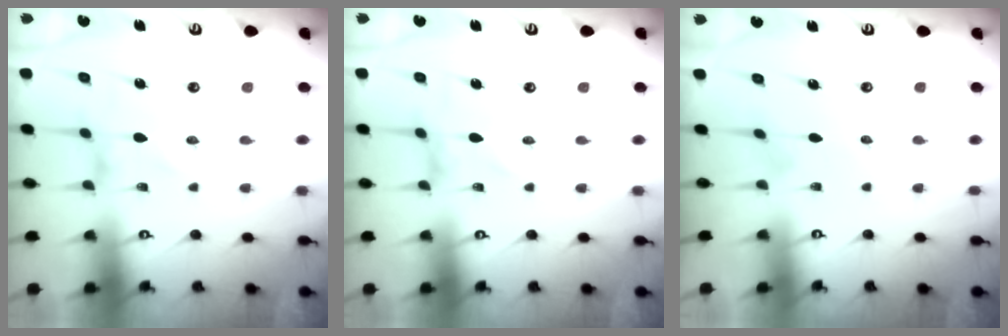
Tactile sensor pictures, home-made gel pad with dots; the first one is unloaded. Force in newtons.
{"total": 0.0}
{"total": 2.2, "press": 2.2, "slide": 0.3}